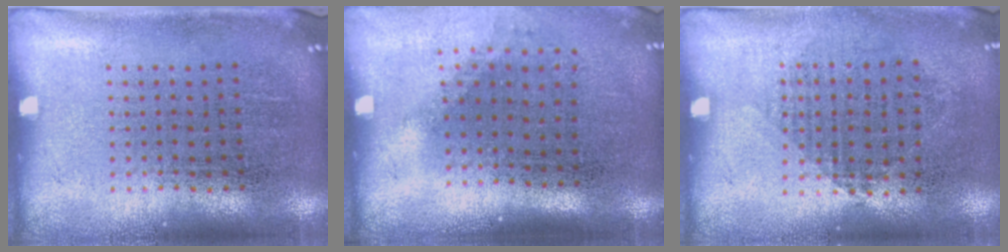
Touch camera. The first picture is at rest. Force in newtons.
{"total": 1.2, "press": 0.9, "slide": 0.9}
{"total": 0.8, "press": 0.7, "slide": 0.4}